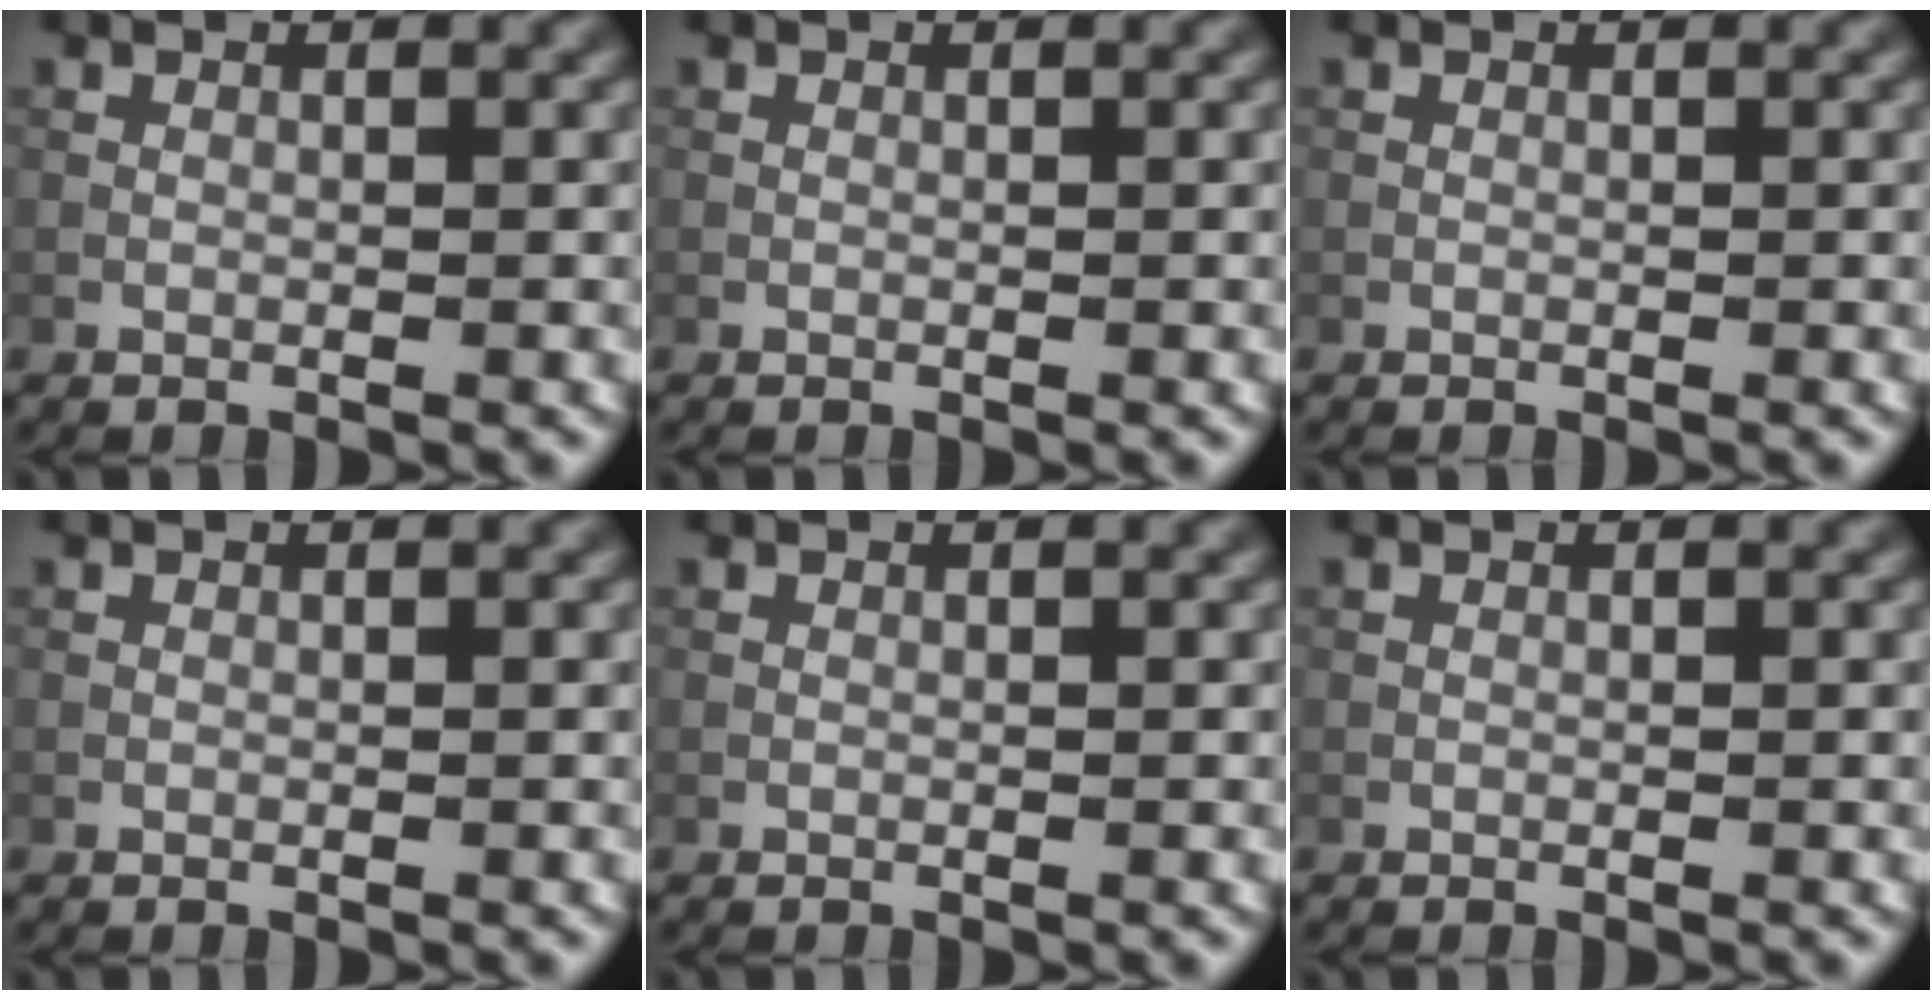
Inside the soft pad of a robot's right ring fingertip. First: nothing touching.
{"total": 0.0}
{"total": 0.0}
{"total": 0.0}
{"total": 0.0}
{"total": 0.0}